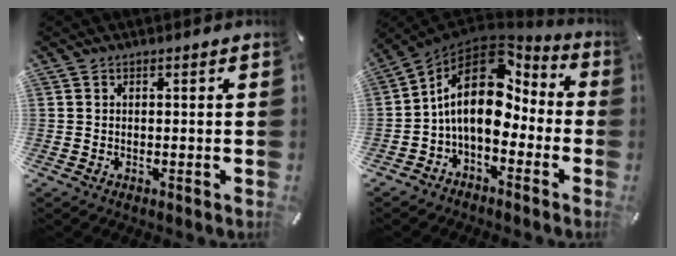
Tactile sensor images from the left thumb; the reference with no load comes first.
{"total": 15.4, "force": [1.2, 10.1, 11.6], "torque": [-0.219, -0.006, 0.018]}